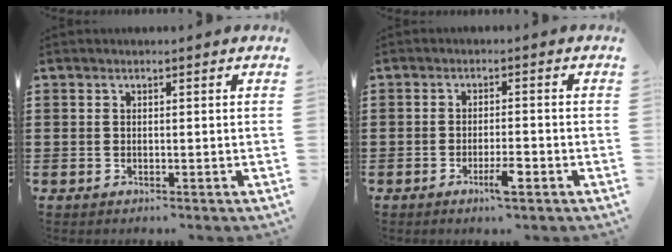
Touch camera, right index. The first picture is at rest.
{"total": 3.6, "force": [-1.9, 0.6, 3.1], "torque": [-0.057, -0.004, -0.034]}